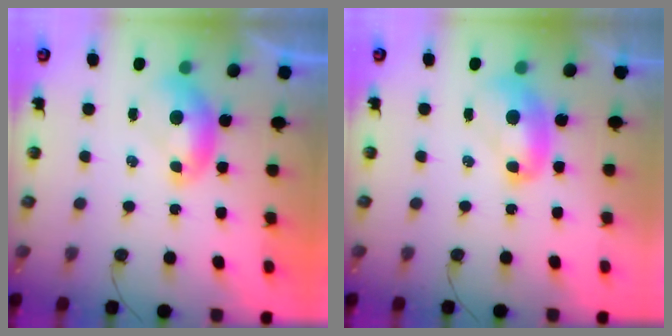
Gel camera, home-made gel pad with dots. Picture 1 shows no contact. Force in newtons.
{"total": 2.3, "press": 2.3, "slide": 0.2}